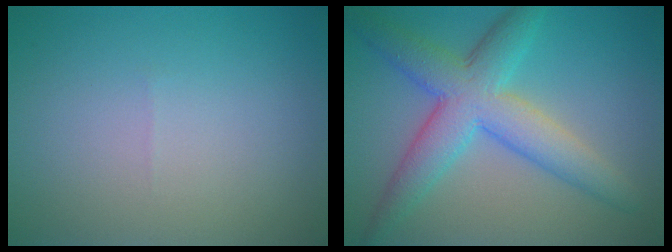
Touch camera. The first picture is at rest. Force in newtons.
{"total": 6.7, "press": 6.7, "slide": 0.1}